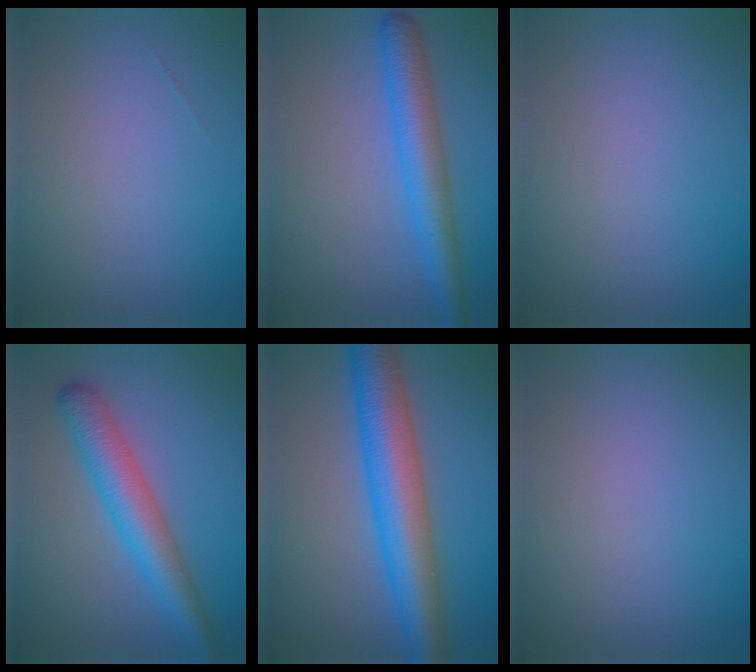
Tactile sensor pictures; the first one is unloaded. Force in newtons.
{"total": 5.0, "press": 5.0, "slide": 0.2}
{"total": 0.0}
{"total": 5.7, "press": 5.7, "slide": 0.1}
{"total": 9.2, "press": 9.2, "slide": 0.0}
{"total": 0.0}